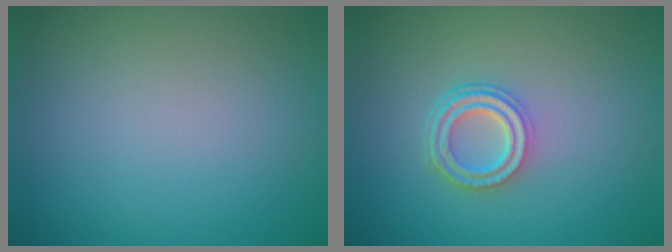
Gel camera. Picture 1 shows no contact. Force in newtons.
{"total": 3.6, "press": 2.7, "slide": 2.4}